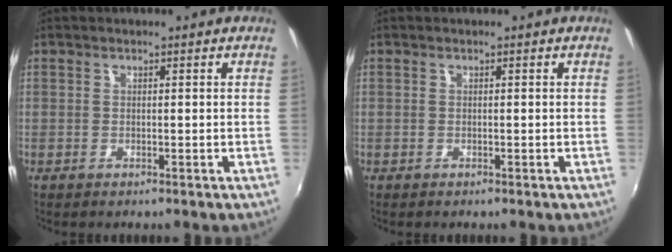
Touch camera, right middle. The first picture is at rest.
{"total": 0.0}